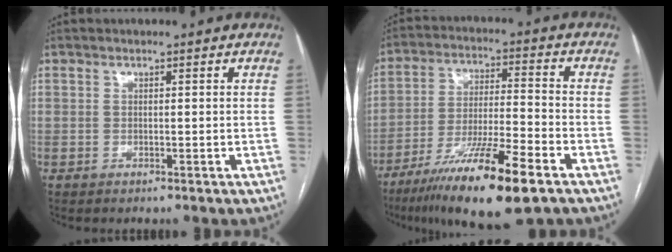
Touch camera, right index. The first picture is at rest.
{"total": 16.6, "force": [-10.2, 1.3, 13.0], "torque": [-0.233, -0.037, -0.177]}